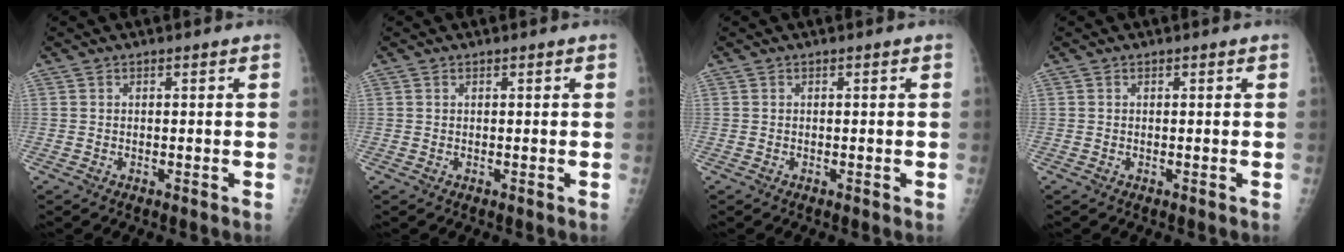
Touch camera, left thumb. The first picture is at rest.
{"total": 0.0}
{"total": 0.0}
{"total": 0.0}